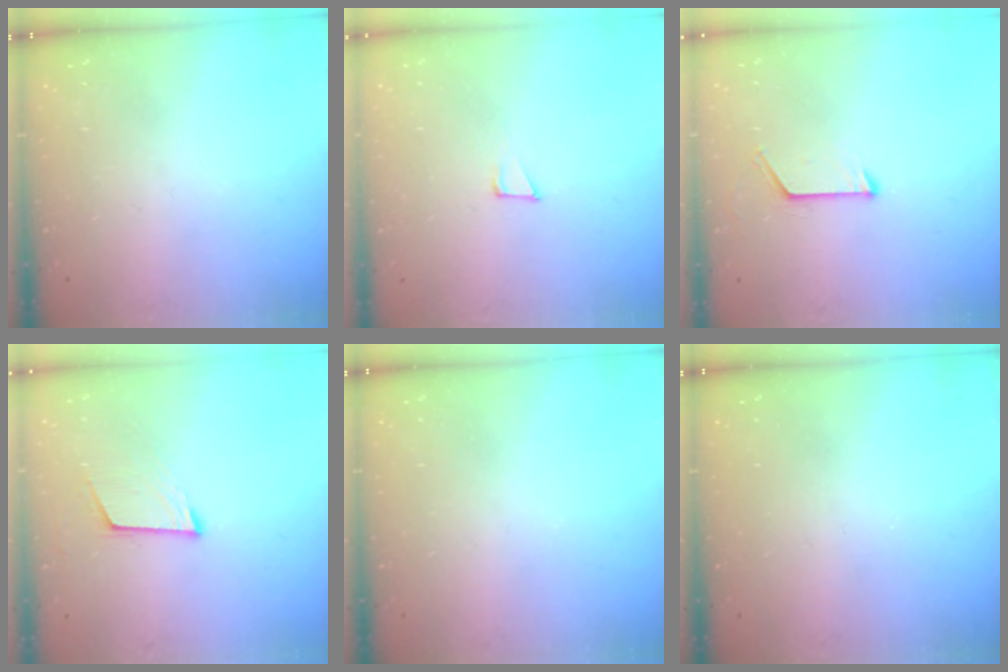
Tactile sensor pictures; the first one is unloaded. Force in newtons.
{"total": 7.0, "press": 6.8, "slide": 1.4}
{"total": 6.9, "press": 6.9, "slide": 0.7}
{"total": 6.7, "press": 6.4, "slide": 2.0}
{"total": 0.0}
{"total": 0.0}